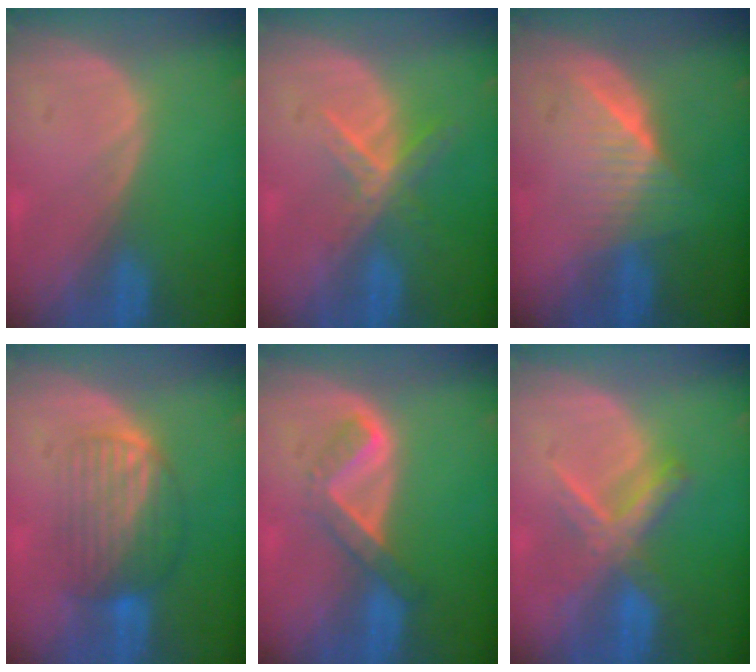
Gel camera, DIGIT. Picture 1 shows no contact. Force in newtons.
{"total": 5.6, "press": 4.9, "slide": 2.7}
{"total": 6.5, "press": 6.1, "slide": 2.2}
{"total": 6.7, "press": 6.4, "slide": 1.9}
{"total": 5.2, "press": 4.5, "slide": 2.6}
{"total": 6.0, "press": 5.9, "slide": 1.1}